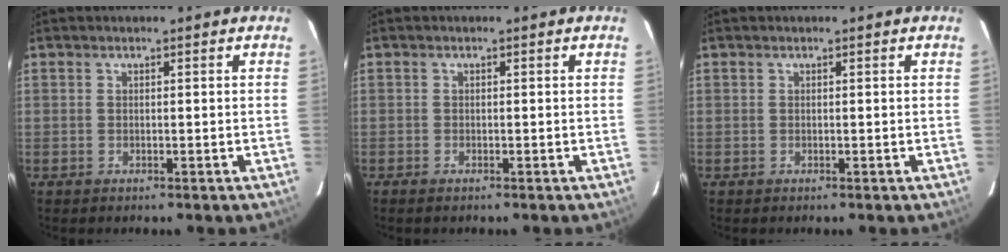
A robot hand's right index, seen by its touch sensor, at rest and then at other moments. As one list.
[{"total": 1.0, "force": [-0.8, 0.4, 0.3], "torque": [-0.008, -0.003, -0.017]}, {"total": 0.0}]